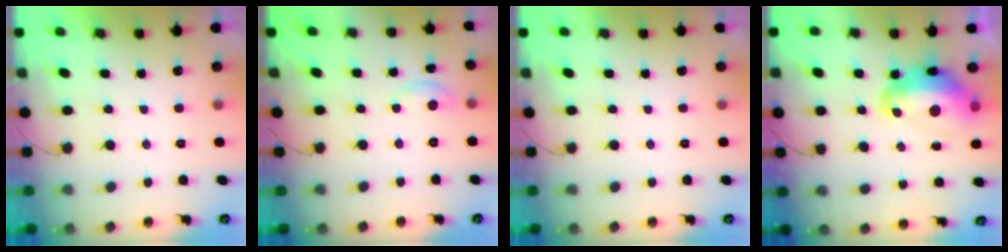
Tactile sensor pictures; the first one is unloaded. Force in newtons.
{"total": 2.9, "press": 2.8, "slide": 0.3}
{"total": 0.0}
{"total": 14.9, "press": 14.8, "slide": 1.1}